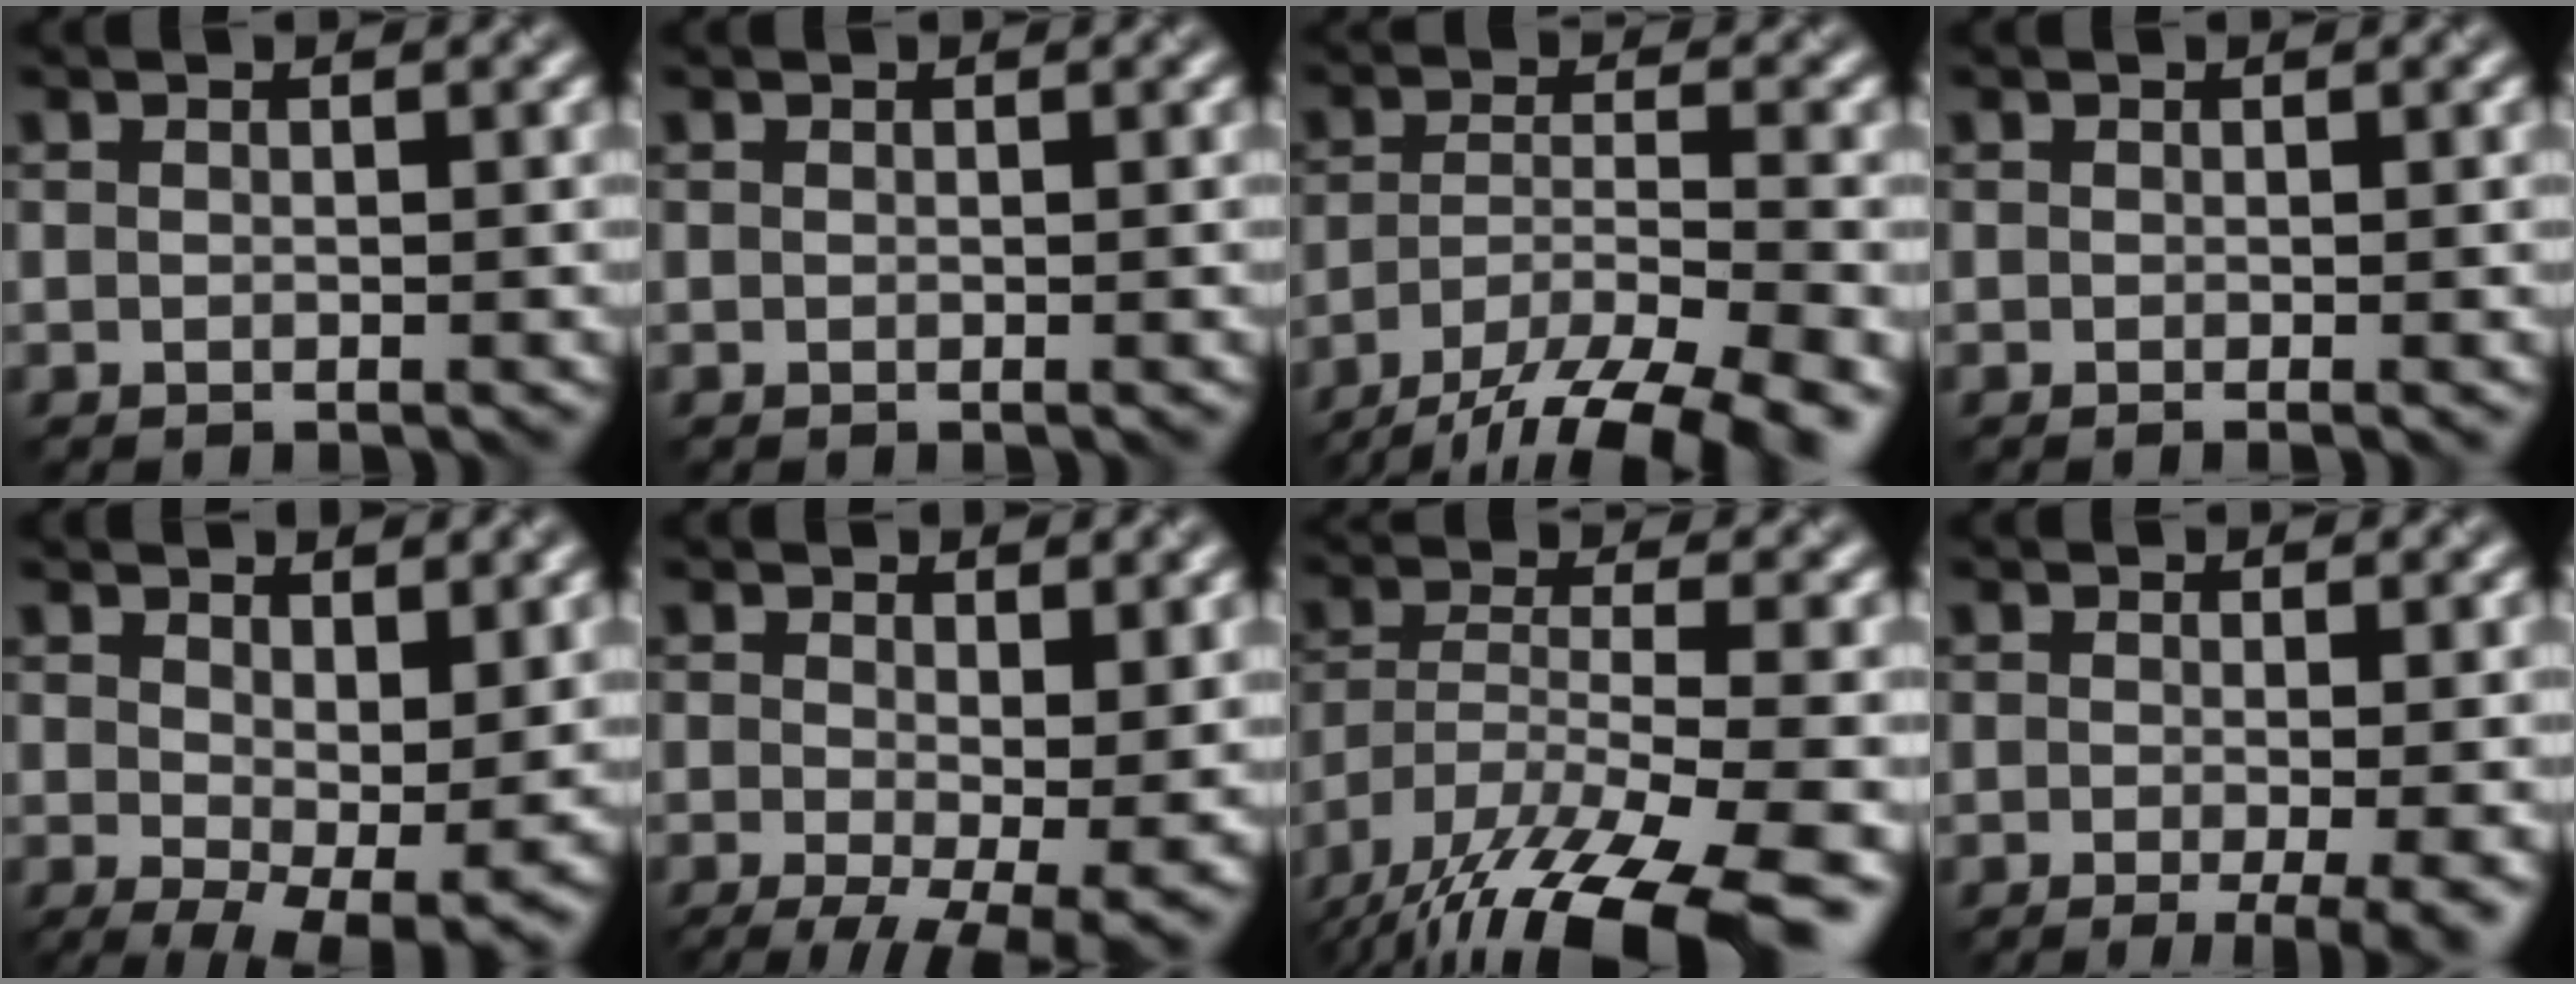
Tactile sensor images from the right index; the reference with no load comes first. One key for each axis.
{"total": 0.0}
{"total": 13.9, "fx": -11.2, "fy": 4.3, "fz": 7.0, "tx": -0.133, "ty": -0.028, "tz": -0.152}
{"total": 0.6, "fx": -0.1, "fy": 0.2, "fz": 0.5, "tx": -0.004, "ty": -0.005, "tz": 0.000}
{"total": 6.6, "fx": -0.2, "fy": 3.1, "fz": 5.8, "tx": -0.102, "ty": -0.023, "tz": 0.012}
{"total": 9.8, "fx": -2.4, "fy": 4.4, "fz": 8.4, "tx": -0.144, "ty": -0.026, "tz": -0.021}
{"total": 14.1, "fx": -10.1, "fy": 4.4, "fz": 8.7, "tx": -0.186, "ty": -0.032, "tz": -0.151}
{"total": 5.7, "fx": -2.5, "fy": 1.8, "fz": 4.8, "tx": -0.058, "ty": -0.005, "tz": -0.024}